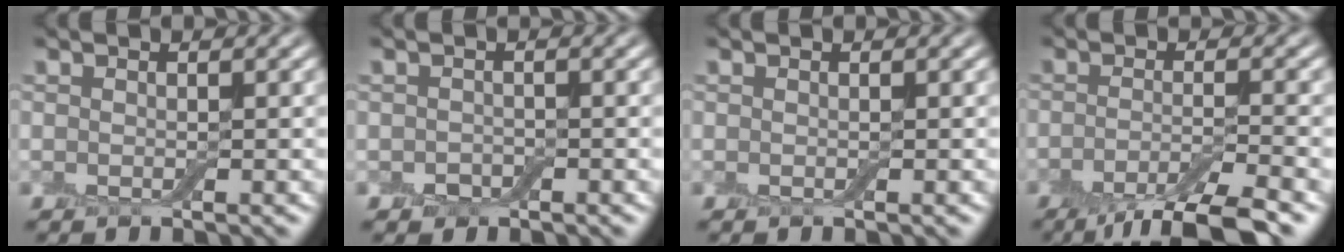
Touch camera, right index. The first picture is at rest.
{"total": 1.0, "force": [-0.5, 0.7, 0.3], "torque": [-0.005, -0.001, -0.011]}
{"total": 0.0}
{"total": 6.6, "force": [-4.3, 1.5, 4.8], "torque": [-0.066, -0.004, -0.079]}